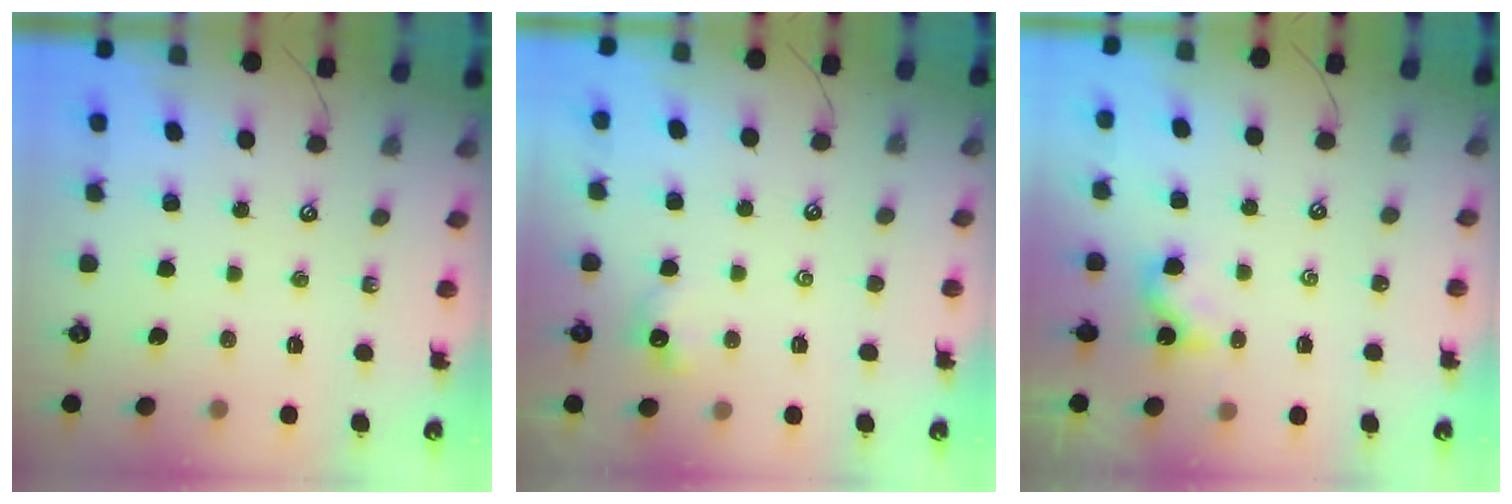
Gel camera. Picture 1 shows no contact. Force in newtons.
{"total": 0.8, "press": 0.7, "slide": 0.4}
{"total": 1.2, "press": 1.2, "slide": 0.2}